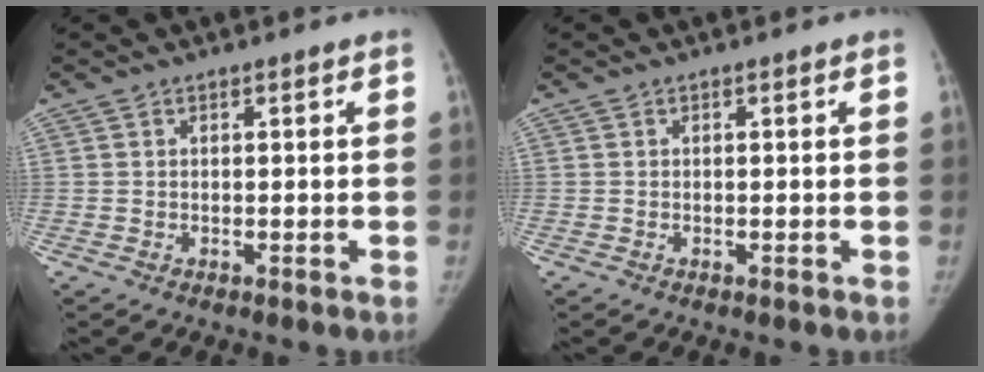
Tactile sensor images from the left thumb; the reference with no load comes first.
{"total": 0.0}